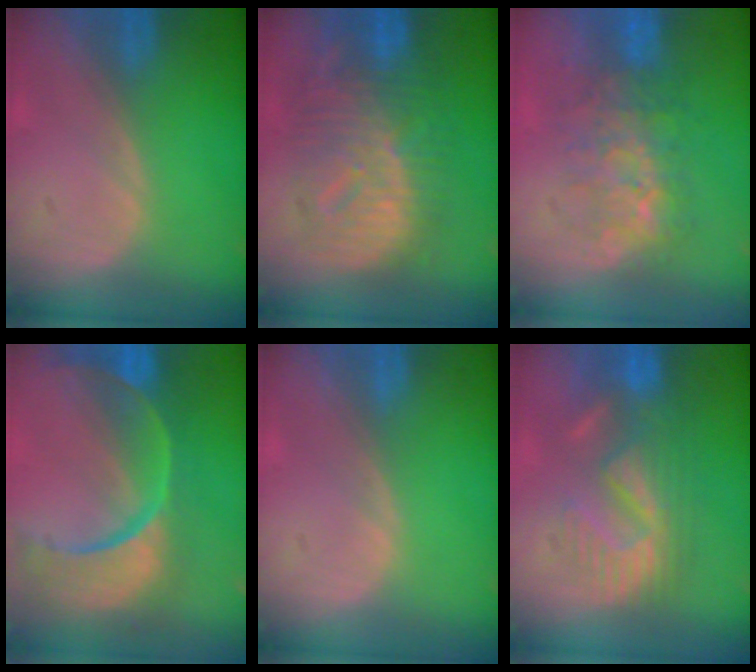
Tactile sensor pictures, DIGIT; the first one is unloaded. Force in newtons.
{"total": 12.5, "press": 12.4, "slide": 1.2}
{"total": 8.1, "press": 7.9, "slide": 1.8}
{"total": 13.8, "press": 10.9, "slide": 8.4}
{"total": 0.0}
{"total": 8.7, "press": 8.6, "slide": 1.4}